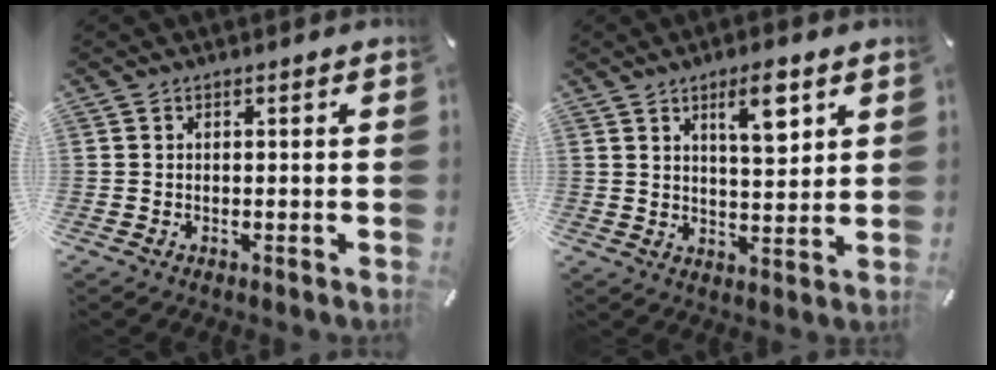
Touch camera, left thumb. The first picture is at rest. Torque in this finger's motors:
{"motor_torque": [1.17, 1.37, 0.89, -0.85, 0.18]}